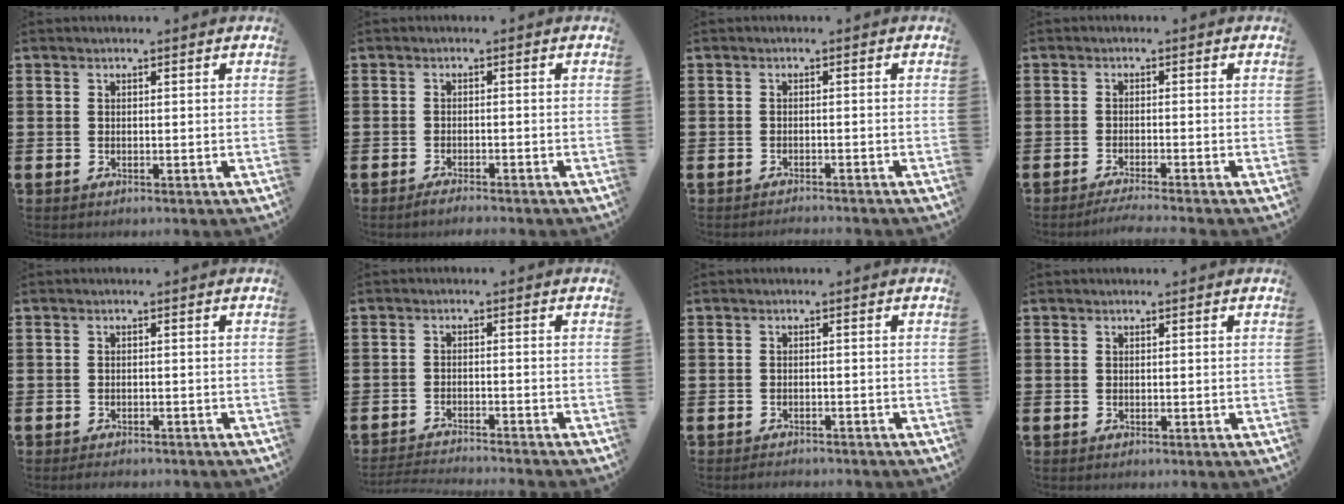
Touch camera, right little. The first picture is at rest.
{"total": 1.4, "force": [-1.3, 0.0, 0.6], "torque": [-0.011, 0.000, -0.025]}
{"total": 1.0, "force": [-0.9, -0.2, 0.0], "torque": [0.000, 0.000, -0.020]}
{"total": 1.6, "force": [-1.4, -0.2, 0.8], "torque": [-0.011, 0.002, -0.026]}
{"total": 1.0, "force": [-0.9, 0.1, 0.2], "torque": [-0.007, -0.001, -0.019]}
{"total": 2.2, "force": [-2.1, -0.3, 0.3], "torque": [-0.003, 0.002, -0.045]}
{"total": 1.1, "force": [-1.1, 0.0, 0.0], "torque": [-0.003, 0.001, -0.023]}
{"total": 0.0}